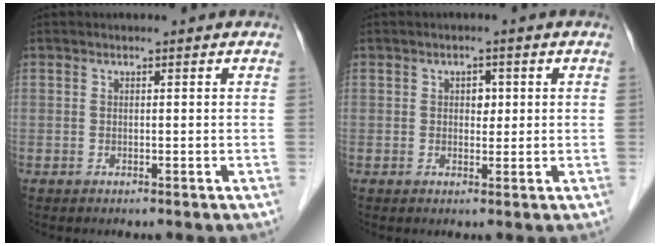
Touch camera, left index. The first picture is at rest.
{"total": 1.9, "force": [0.4, 1.4, 1.3], "torque": [-0.017, 0.004, 0.006]}